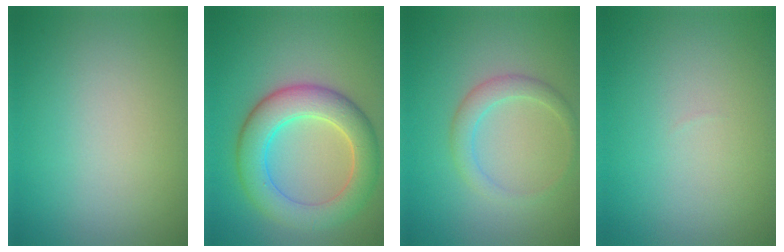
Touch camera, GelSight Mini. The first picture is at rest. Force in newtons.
{"total": 6.6, "press": 6.6, "slide": 0.1}
{"total": 2.2, "press": 2.2, "slide": 0.1}
{"total": 0.0}